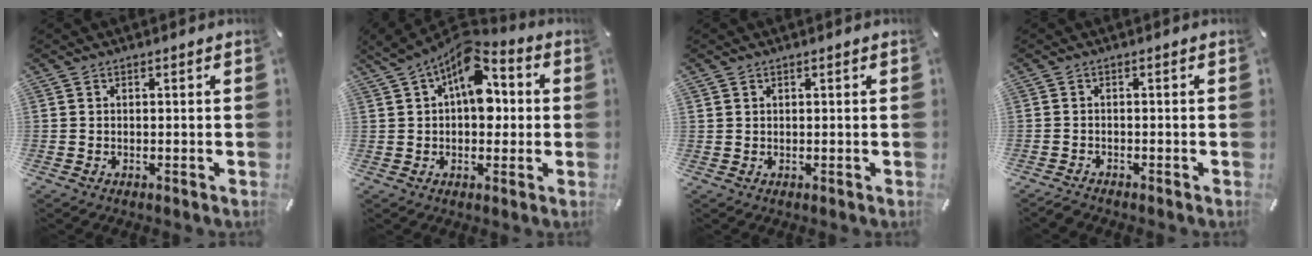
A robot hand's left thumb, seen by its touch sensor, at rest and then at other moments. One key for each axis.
{"total": 12.9, "fx": 3.9, "fy": 8.1, "fz": 9.3, "tx": -0.139, "ty": -0.020, "tz": 0.067}
{"total": 0.7, "fx": 0.4, "fy": 0.5, "fz": -0.1, "tx": 0.003, "ty": 0.001, "tz": 0.008}
{"total": 1.4, "fx": -1.4, "fy": 0.1, "fz": 0.1, "tx": -0.003, "ty": 0.005, "tz": -0.029}